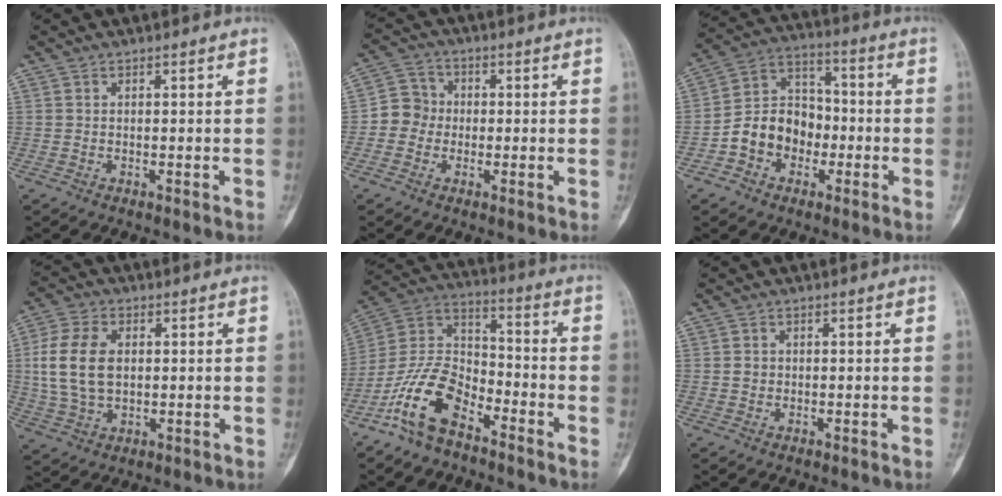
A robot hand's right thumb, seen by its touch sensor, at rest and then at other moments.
{"total": 5.6, "force": [-0.8, 5.3, 1.6], "torque": [-0.004, 0.016, -0.030]}
{"total": 11.8, "force": [-3.3, 9.5, 6.1], "torque": [-0.070, 0.048, -0.068]}
{"total": 11.5, "force": [1.3, 7.5, 8.6], "torque": [-0.178, 0.005, 0.029]}
{"total": 14.3, "force": [-8.8, 7.4, 8.6], "torque": [-0.164, 0.066, -0.180]}
{"total": 1.3, "force": [0.0, 1.2, 0.5], "torque": [-0.005, 0.003, 0.001]}